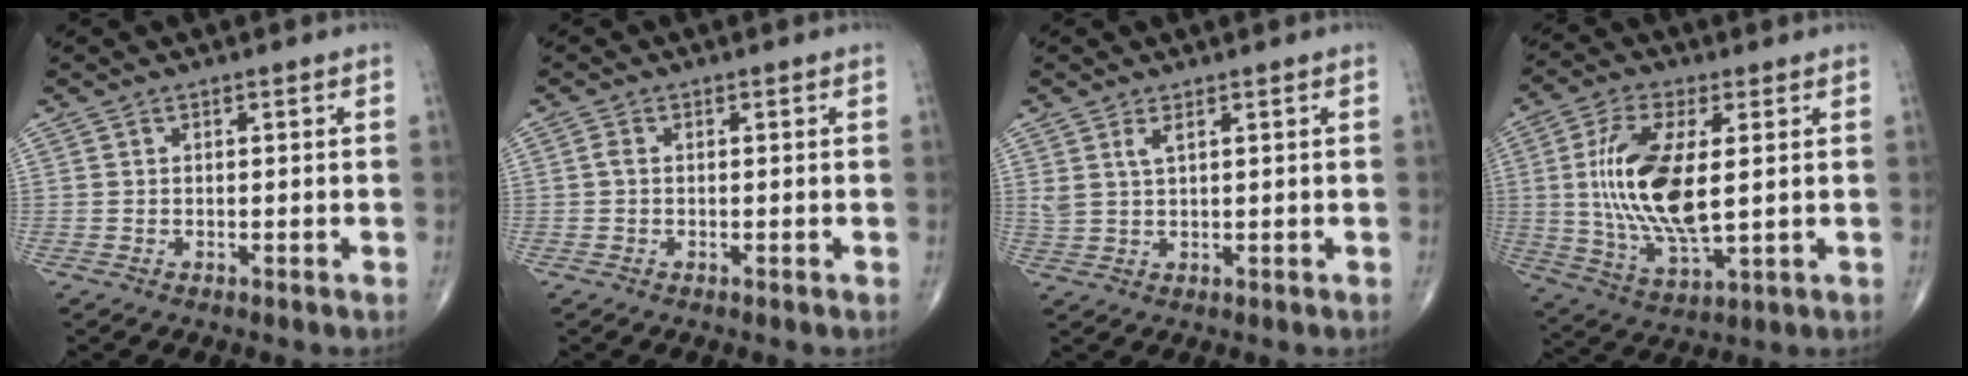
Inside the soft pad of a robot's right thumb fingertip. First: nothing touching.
{"total": 0.9, "force": [-0.1, 0.5, 0.7], "torque": [-0.013, 0.000, -0.004]}
{"total": 2.7, "force": [1.4, 0.8, 2.1], "torque": [-0.050, -0.004, 0.035]}
{"total": 16.5, "force": [1.6, 6.8, 15.0], "torque": [-0.302, -0.015, 0.036]}